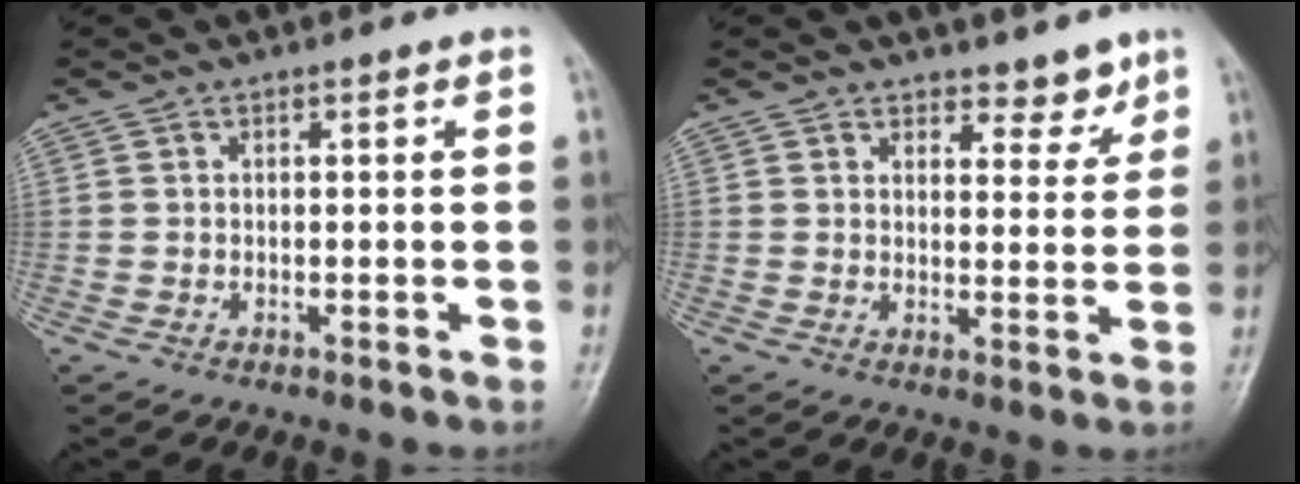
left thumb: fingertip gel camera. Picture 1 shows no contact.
{"total": 4.6, "force": [3.6, 2.3, 1.6], "torque": [0.009, -0.025, 0.051]}